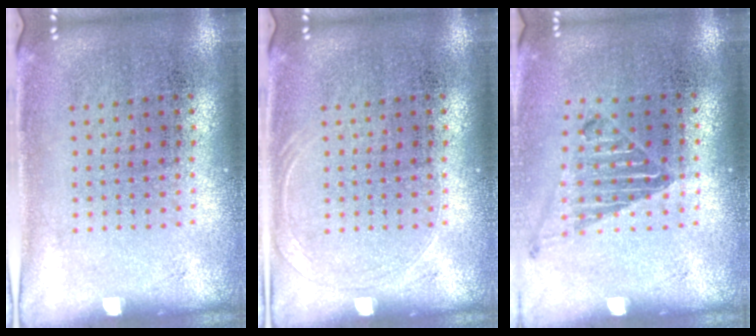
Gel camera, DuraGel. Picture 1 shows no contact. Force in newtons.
{"total": 0.9, "press": 0.8, "slide": 0.3}
{"total": 1.0, "press": 1.0, "slide": 0.2}